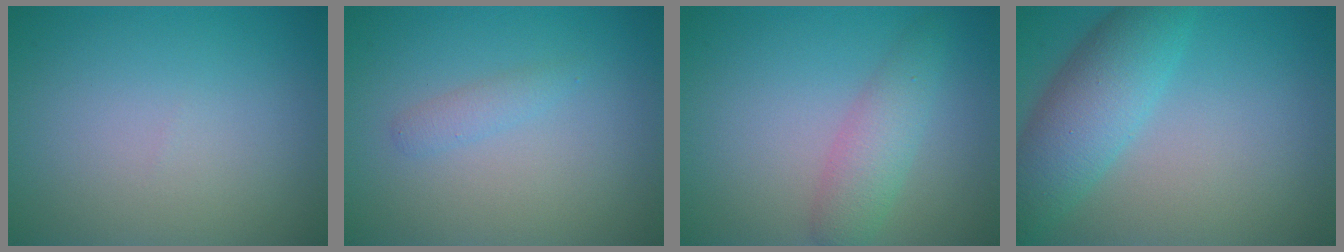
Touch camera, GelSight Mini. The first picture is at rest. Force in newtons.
{"total": 1.1, "press": 1.1, "slide": 0.1}
{"total": 3.0, "press": 3.0, "slide": 0.1}
{"total": 5.7, "press": 5.7, "slide": 0.2}